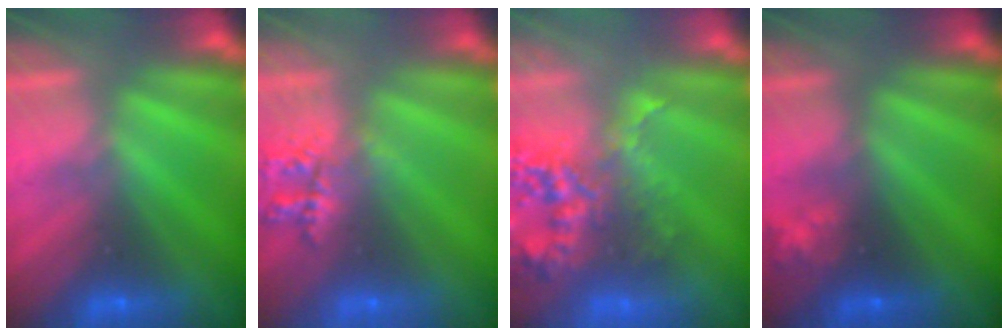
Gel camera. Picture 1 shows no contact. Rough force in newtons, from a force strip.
{"total": 2.2}
{"total": 9.3}
{"total": 2.3}